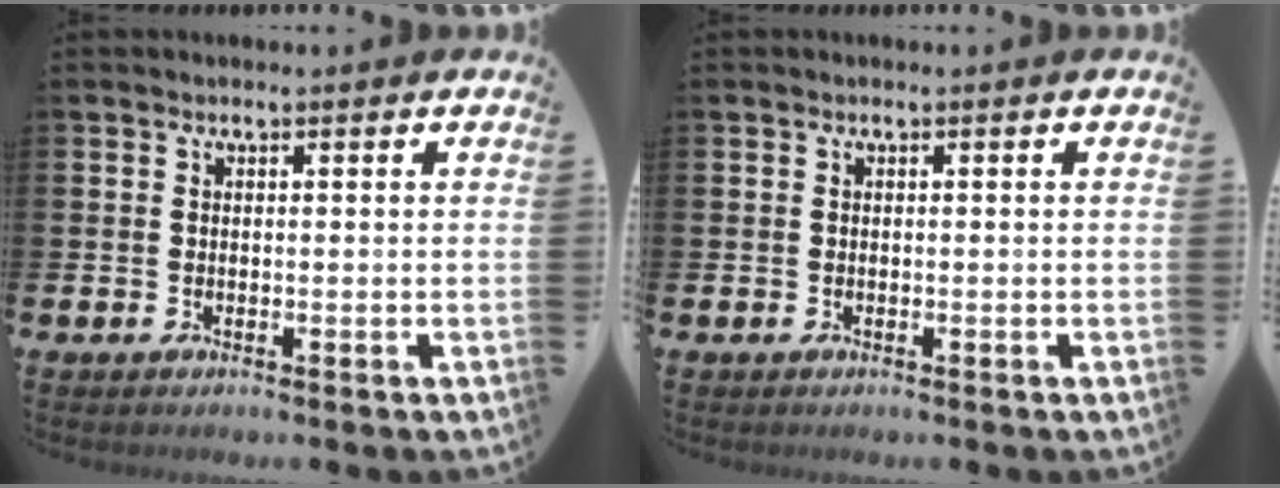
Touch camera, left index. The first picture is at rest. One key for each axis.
{"total": 0.0}